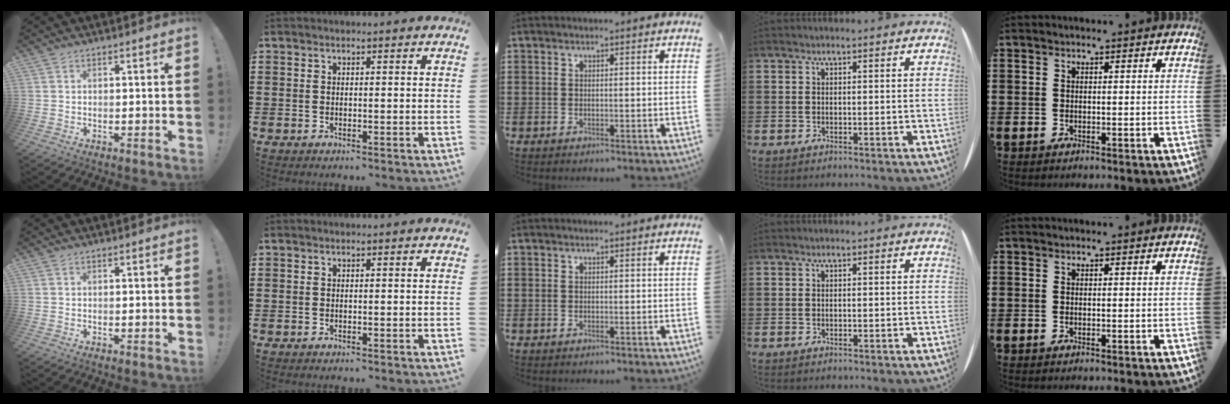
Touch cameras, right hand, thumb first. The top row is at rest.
{}